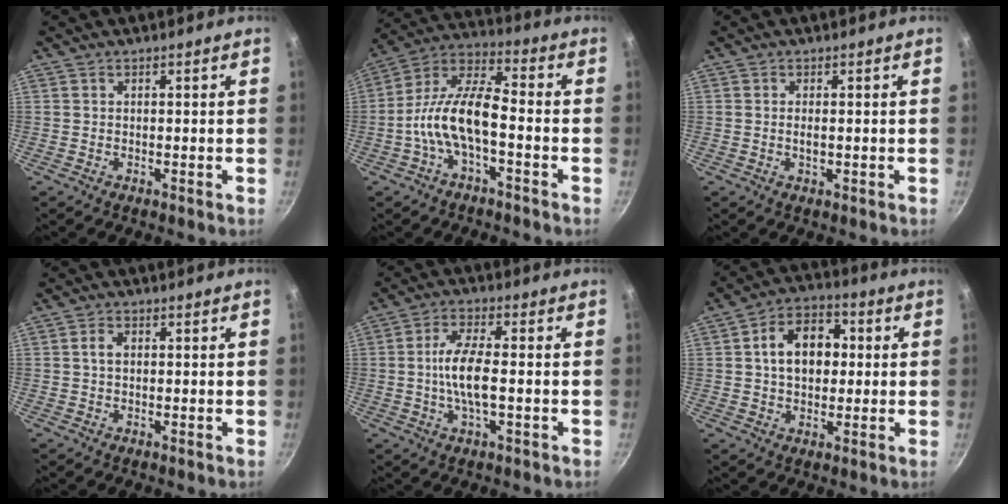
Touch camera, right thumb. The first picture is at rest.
{"total": 12.6, "force": [-3.6, 5.1, 10.9], "torque": [-0.207, 0.045, -0.083]}
{"total": 1.7, "force": [-0.1, 0.7, 1.6], "torque": [-0.031, 0.000, -0.003]}
{"total": 2.0, "force": [0.2, 1.4, 1.5], "torque": [-0.023, 0.005, 0.004]}
{"total": 8.6, "force": [-0.7, 2.9, 8.0], "torque": [-0.158, 0.013, -0.021]}
{"total": 11.5, "force": [1.4, 8.1, 8.0], "torque": [-0.092, 0.019, 0.011]}